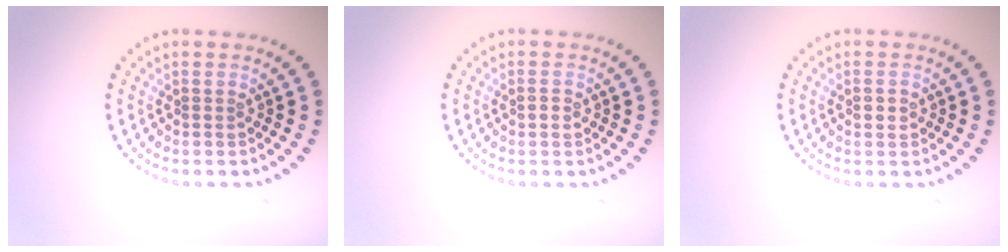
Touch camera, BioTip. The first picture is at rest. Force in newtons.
{"total": 0.8, "press": 0.8, "slide": 0.1}
{"total": 1.2, "press": 1.2, "slide": 0.1}